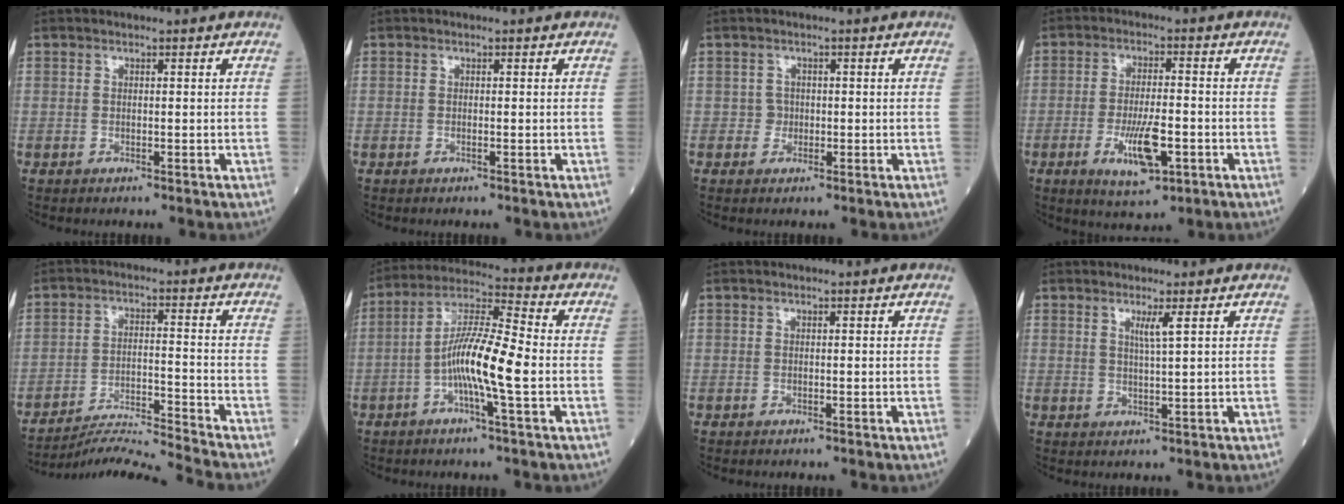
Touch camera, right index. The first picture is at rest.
{"total": 0.0}
{"total": 1.2, "force": [-0.2, 1.2, 0.1], "torque": [0.005, 0.005, -0.005]}
{"total": 8.1, "force": [-2.9, 2.2, 7.3], "torque": [-0.135, -0.010, -0.043]}
{"total": 11.1, "force": [-10.4, -3.5, 1.4], "torque": [-0.015, -0.006, -0.183]}
{"total": 10.8, "force": [-2.4, 0.6, 10.5], "torque": [-0.199, 0.009, -0.054]}
{"total": 0.0}
{"total": 2.3, "force": [1.1, -0.6, 2.0], "torque": [-0.038, -0.008, 0.022]}